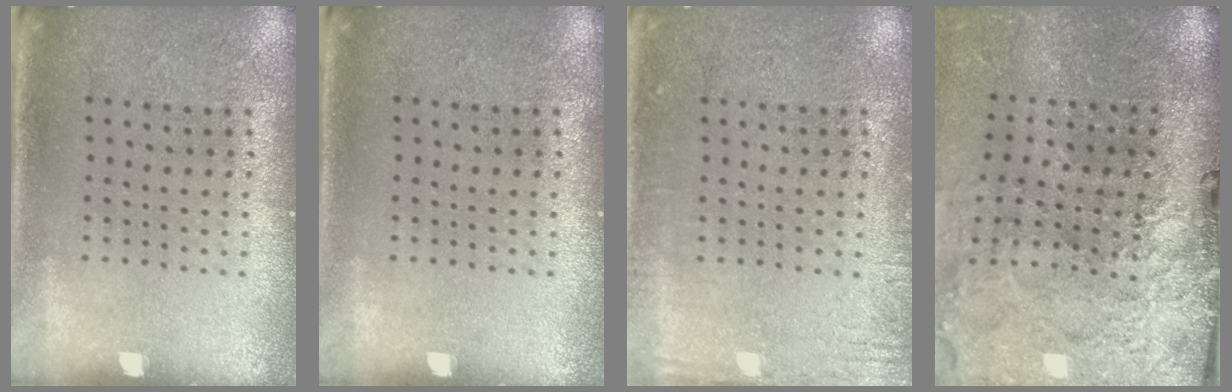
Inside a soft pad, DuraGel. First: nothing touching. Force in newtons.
{"total": 0.0}
{"total": 2.0, "press": 1.9, "slide": 0.2}
{"total": 4.9, "press": 3.8, "slide": 3.0}